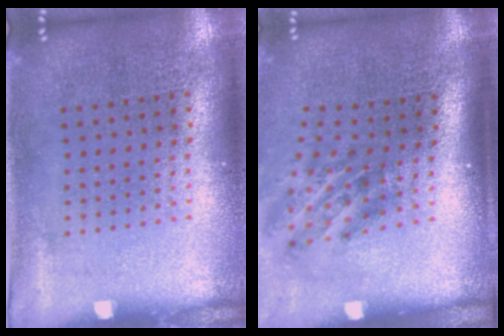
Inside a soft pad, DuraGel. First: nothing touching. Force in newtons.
{"total": 1.9, "press": 1.2, "slide": 1.5}